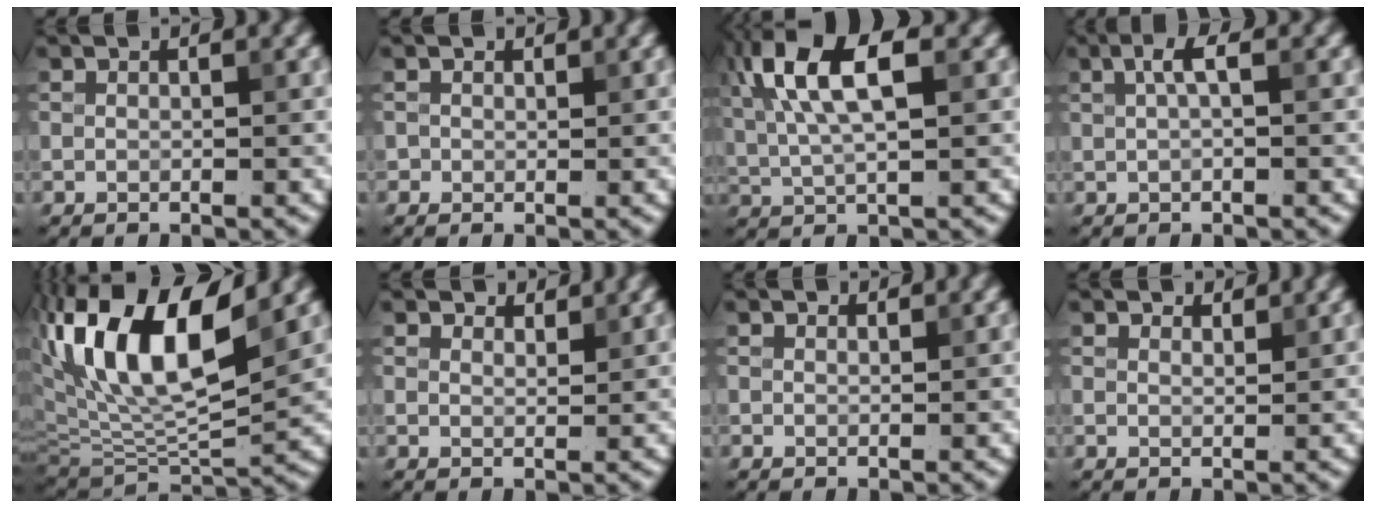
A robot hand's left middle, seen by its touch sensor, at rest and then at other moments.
{"total": 0.7, "force": [0.2, 0.6, 0.0], "torque": [0.003, -0.001, 0.001]}
{"total": 9.2, "force": [3.3, 3.4, 7.9], "torque": [-0.161, 0.023, 0.052]}
{"total": 1.8, "force": [0.5, 0.4, 1.7], "torque": [-0.031, 0.007, 0.008]}
{"total": 11.9, "force": [4.5, 4.7, 10.0], "torque": [-0.178, 0.006, 0.084]}
{"total": 2.2, "force": [2.1, 0.6, 0.4], "torque": [-0.011, 0.002, 0.026]}
{"total": 0.7, "force": [0.6, 0.3, 0.0], "torque": [0.002, -0.001, 0.009]}
{"total": 1.8, "force": [1.7, 0.6, 0.3], "torque": [-0.011, 0.001, 0.021]}